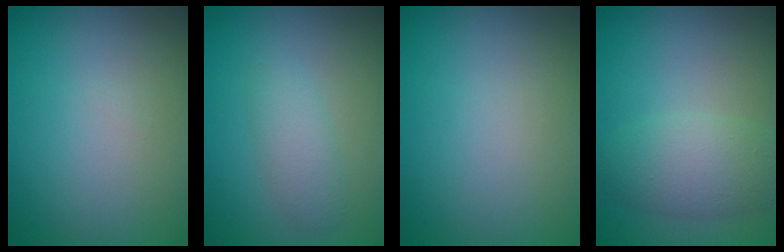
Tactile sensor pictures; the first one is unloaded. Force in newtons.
{"total": 2.2, "press": 2.2, "slide": 0.2}
{"total": 0.0}
{"total": 4.1, "press": 4.1, "slide": 0.4}